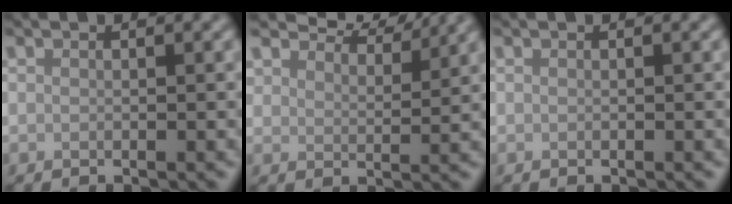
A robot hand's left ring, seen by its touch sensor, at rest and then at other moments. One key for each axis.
{"total": 5.6, "fx": 5.2, "fy": 1.2, "fz": 1.4, "tx": -0.035, "ty": 0.008, "tz": 0.074}
{"total": 0.0}